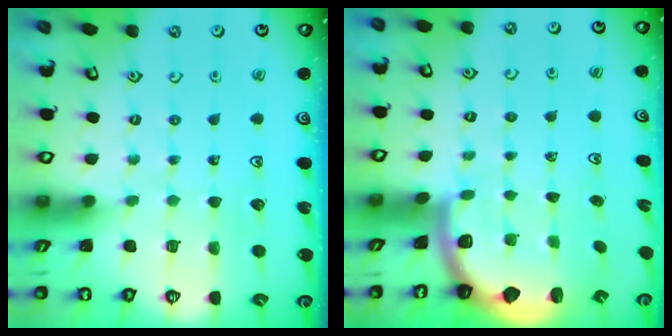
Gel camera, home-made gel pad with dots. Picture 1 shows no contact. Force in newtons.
{"total": 2.0, "press": 1.9, "slide": 0.5}